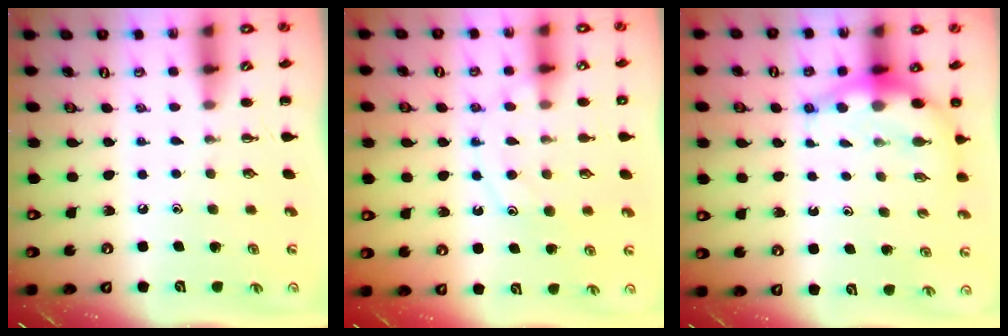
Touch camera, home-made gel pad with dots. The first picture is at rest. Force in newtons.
{"total": 11.9, "press": 11.9, "slide": 0.8}
{"total": 6.8, "press": 6.7, "slide": 1.6}